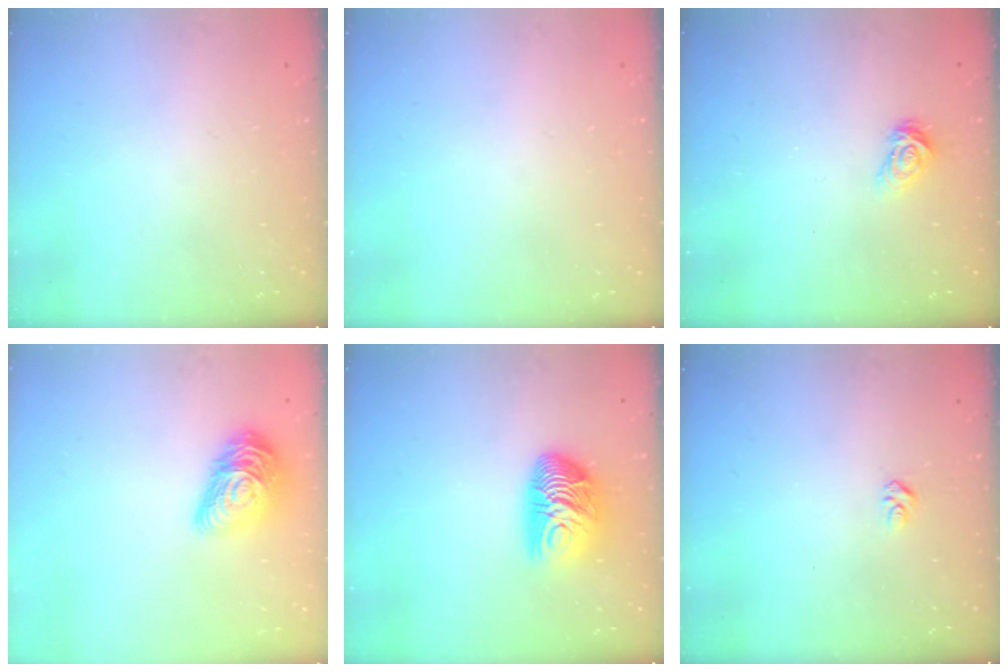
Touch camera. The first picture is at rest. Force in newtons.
{"total": 0.0}
{"total": 4.1, "press": 4.1, "slide": 0.5}
{"total": 16.0, "press": 16.0, "slide": 0.6}
{"total": 12.4, "press": 12.4, "slide": 1.0}
{"total": 2.8, "press": 2.8, "slide": 0.4}